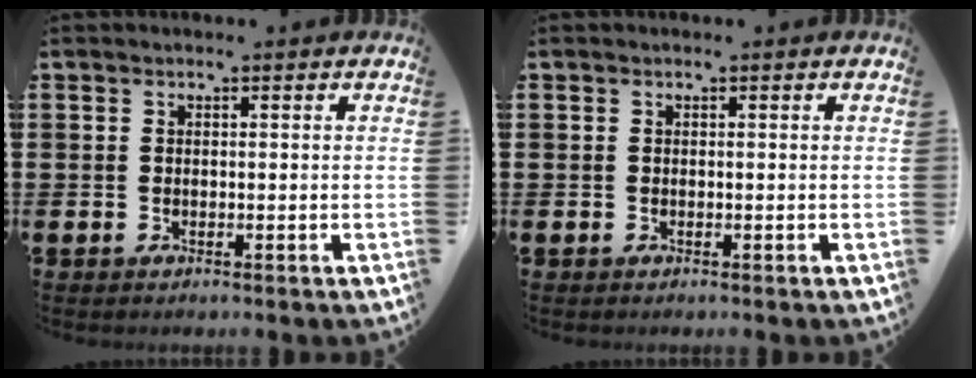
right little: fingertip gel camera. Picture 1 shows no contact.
{"total": 0.0}